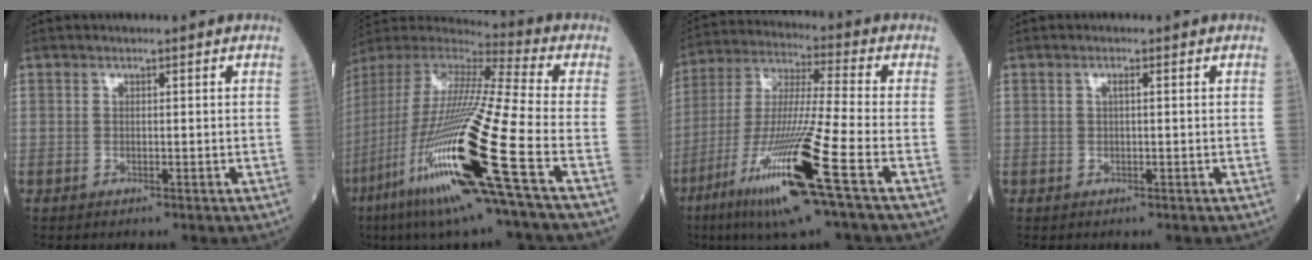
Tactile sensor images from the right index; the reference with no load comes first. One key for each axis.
{"total": 26.8, "fx": -9.8, "fy": 0.3, "fz": 24.9, "tx": -0.504, "ty": -0.061, "tz": -0.192}
{"total": 17.9, "fx": -8.1, "fy": -0.9, "fz": 15.9, "tx": -0.340, "ty": -0.040, "tz": -0.157}
{"total": 0.8, "fx": 0.2, "fy": 0.1, "fz": 0.8, "tx": -0.017, "ty": 0.002, "tz": 0.003}